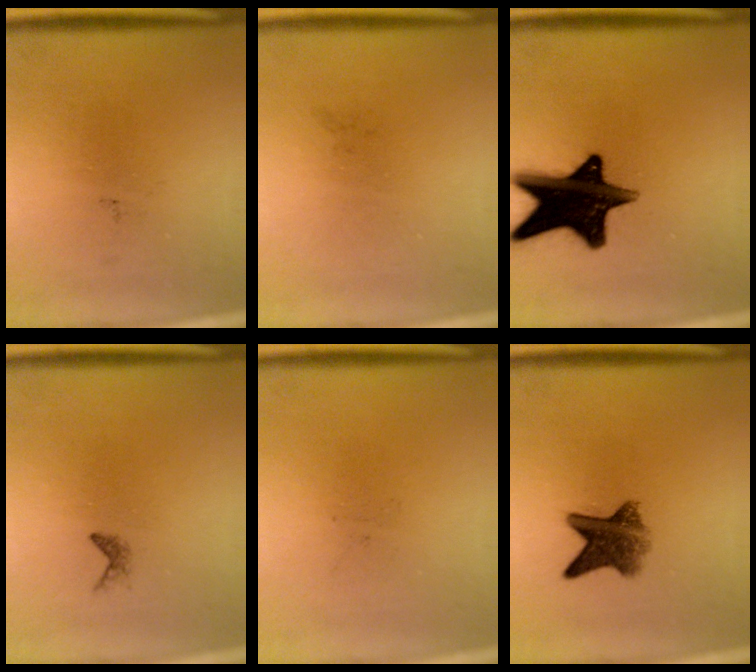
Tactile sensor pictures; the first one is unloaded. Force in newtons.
{"total": 0.0}
{"total": 18.4}
{"total": 0.6}
{"total": 0.0}
{"total": 6.5}